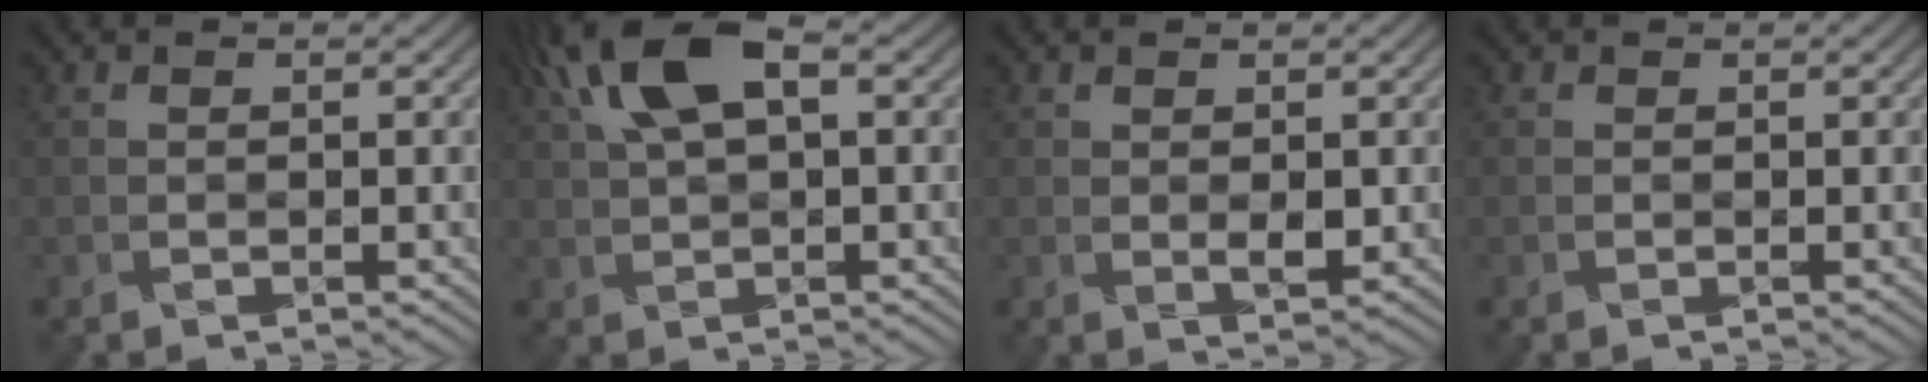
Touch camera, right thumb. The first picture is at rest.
{"total": 9.0, "force": [3.5, 3.8, 7.4], "torque": [-0.152, 0.023, 0.061]}
{"total": 1.8, "force": [0.5, 0.5, 1.7], "torque": [-0.032, -0.003, 0.017]}
{"total": 0.0}